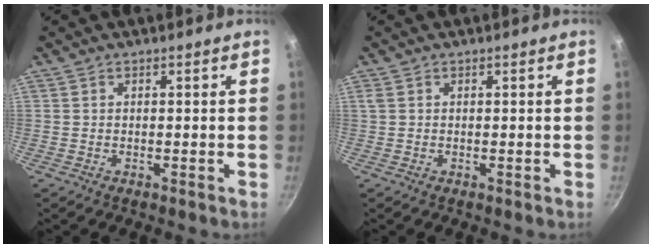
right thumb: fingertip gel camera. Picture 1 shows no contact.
{"total": 0.7, "force": [0.3, 0.5, 0.4], "torque": [-0.008, 0.004, 0.006]}